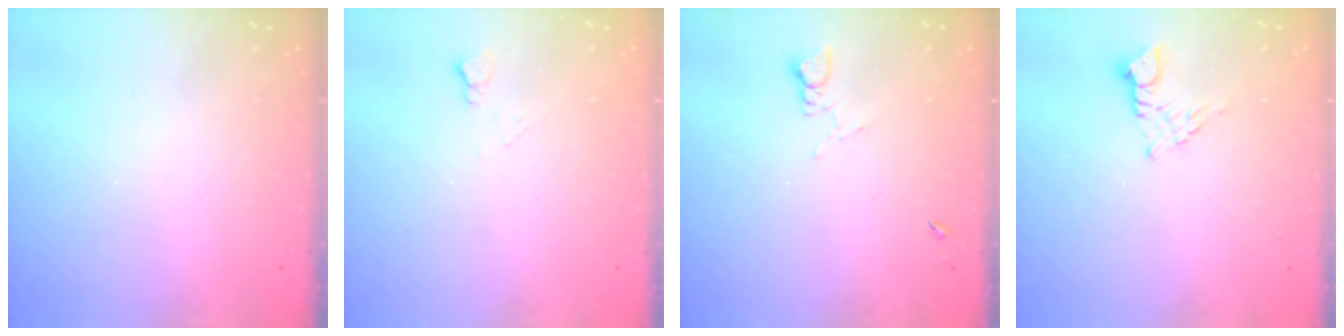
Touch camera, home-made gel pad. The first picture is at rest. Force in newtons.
{"total": 4.9, "press": 4.8, "slide": 0.6}
{"total": 1.8, "press": 1.7, "slide": 0.3}
{"total": 3.6, "press": 3.5, "slide": 0.4}